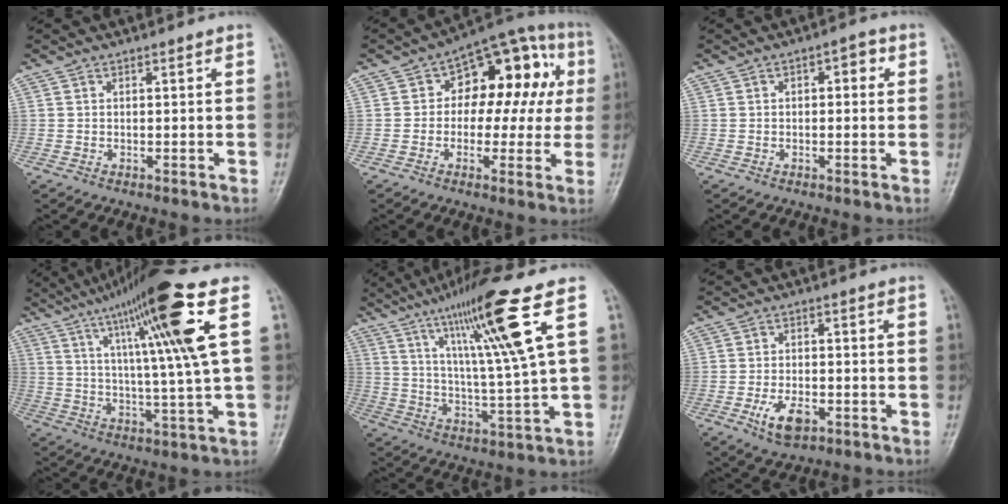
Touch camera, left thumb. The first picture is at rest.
{"total": 16.1, "force": [2.3, 10.3, 12.1], "torque": [-0.092, 0.047, 0.023]}
{"total": 3.4, "force": [0.8, 1.8, 2.8], "torque": [-0.023, 0.009, 0.004]}
{"total": 19.1, "force": [7.6, 0.3, 17.5], "torque": [-0.282, -0.010, 0.118]}
{"total": 17.1, "force": [7.8, 0.1, 15.3], "torque": [-0.262, -0.026, 0.135]}
{"total": 6.3, "force": [-2.7, 3.3, 4.6], "torque": [-0.080, 0.008, -0.042]}